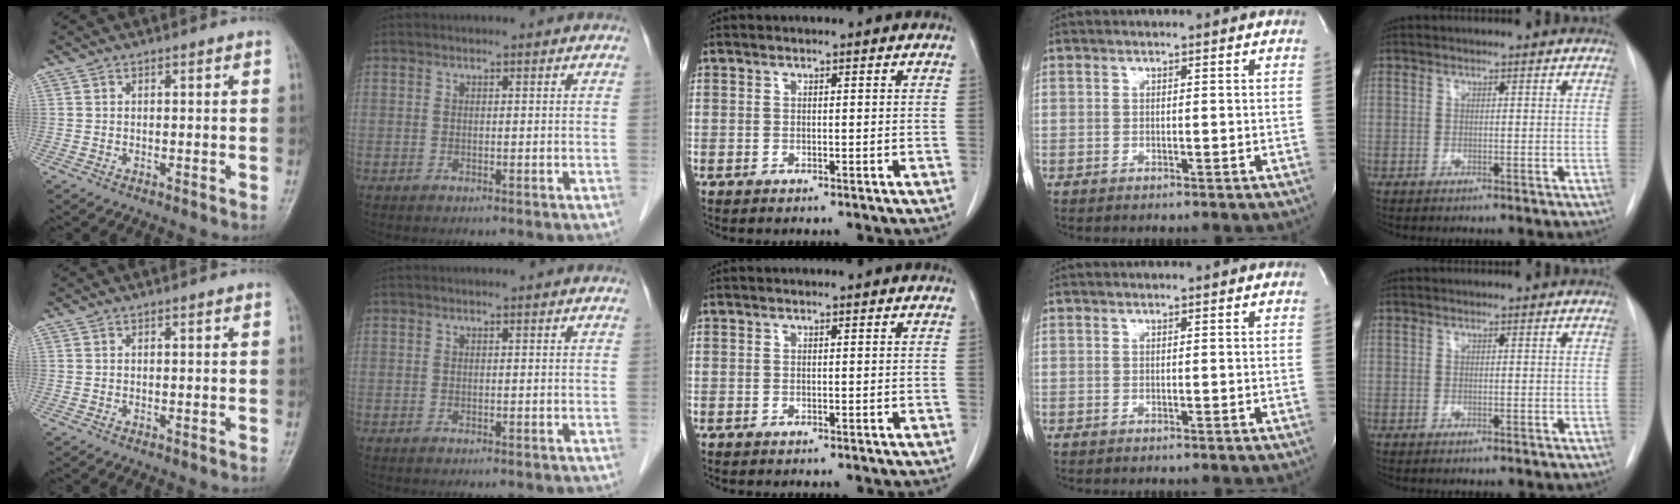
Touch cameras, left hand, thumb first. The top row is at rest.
{}